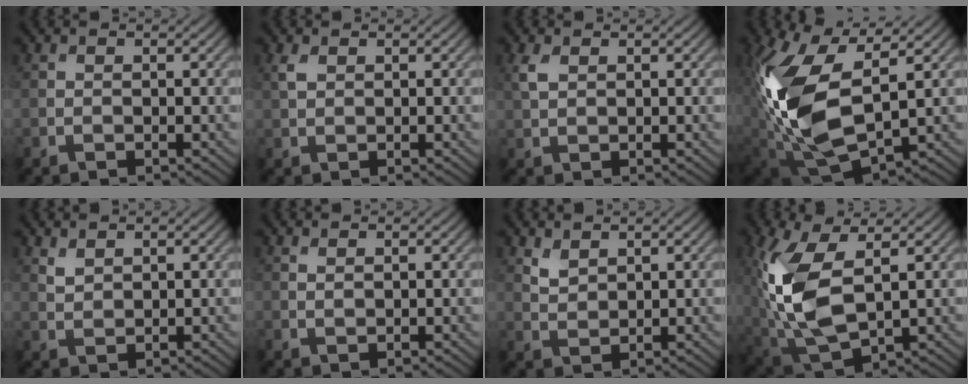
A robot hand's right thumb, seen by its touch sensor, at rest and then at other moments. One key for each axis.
{"total": 1.4, "fx": 0.7, "fy": 0.8, "fz": 1.0, "tx": -0.027, "ty": 0.003, "tz": 0.017}
{"total": 2.1, "fx": 1.0, "fy": 1.2, "fz": 1.5, "tx": -0.044, "ty": 0.003, "tz": 0.022}
{"total": 16.0, "fx": 2.1, "fy": 9.0, "fz": 13.1, "tx": -0.306, "ty": -0.027, "tz": 0.053}
{"total": 1.6, "fx": 1.3, "fy": 0.7, "fz": 0.7, "tx": -0.025, "ty": -0.002, "tz": 0.031}
{"total": 0.6, "fx": 0.5, "fy": 0.1, "fz": 0.3, "tx": -0.009, "ty": 0.000, "tz": 0.010}
{"total": 2.3, "fx": 1.7, "fy": 1.1, "fz": 1.0, "tx": -0.031, "ty": -0.003, "tz": 0.041}
{"total": 12.3, "fx": 1.3, "fy": 6.6, "fz": 10.3, "tx": -0.259, "ty": -0.010, "tz": 0.029}